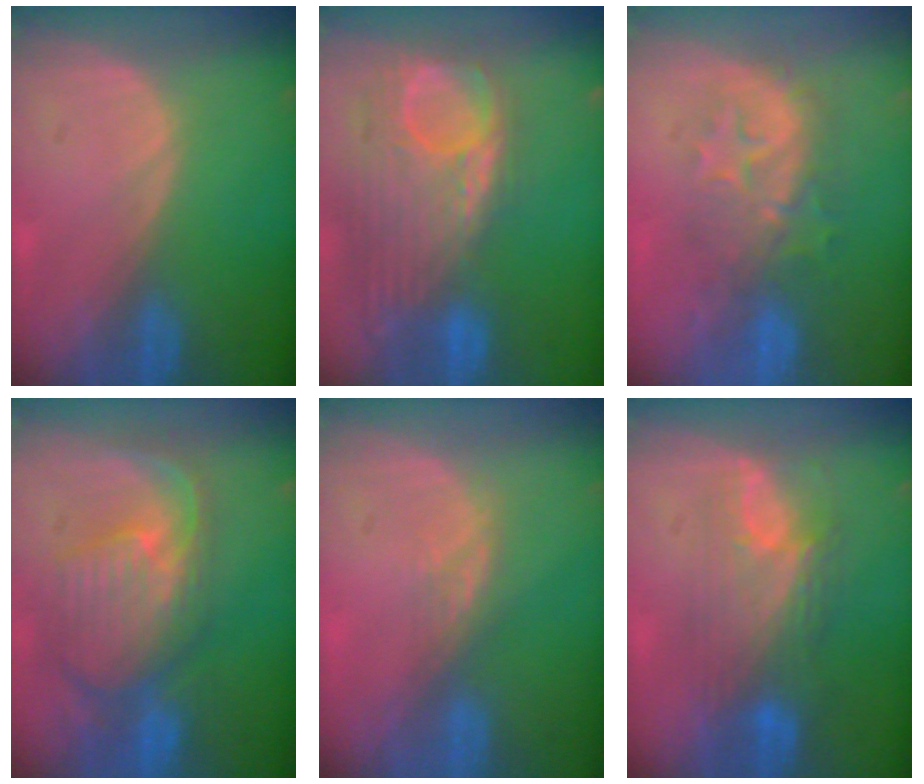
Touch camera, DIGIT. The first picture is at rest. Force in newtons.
{"total": 12.5, "press": 10.6, "slide": 6.6}
{"total": 8.3, "press": 8.2, "slide": 1.1}
{"total": 11.1, "press": 9.7, "slide": 5.3}
{"total": 2.5, "press": 2.1, "slide": 1.4}
{"total": 7.9, "press": 7.7, "slide": 1.9}